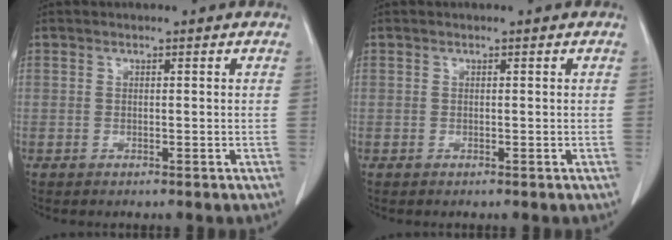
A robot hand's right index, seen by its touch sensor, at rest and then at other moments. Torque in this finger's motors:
{"motor_torque": [0.00, 0.00, 0.00, 0.00]}